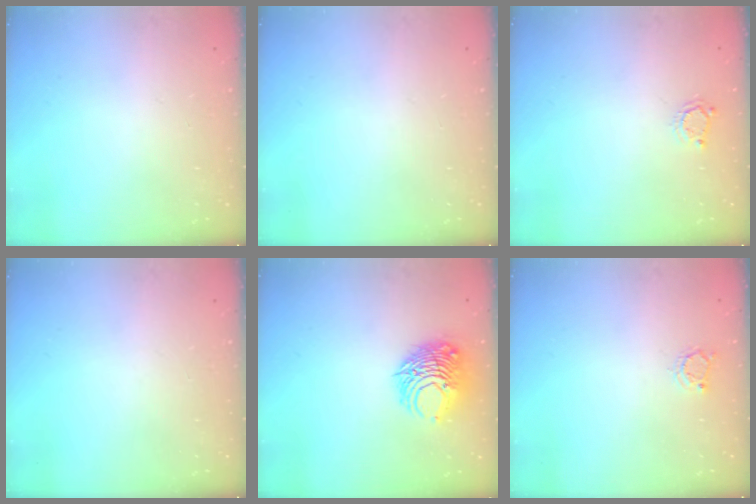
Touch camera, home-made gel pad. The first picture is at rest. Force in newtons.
{"total": 0.0}
{"total": 3.1, "press": 3.0, "slide": 0.5}
{"total": 0.0}
{"total": 9.7, "press": 9.7, "slide": 0.9}
{"total": 2.8, "press": 2.8, "slide": 0.3}